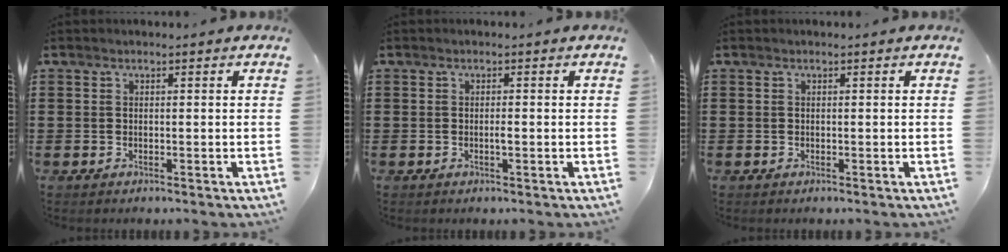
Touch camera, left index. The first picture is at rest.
{"total": 0.9, "force": [-0.2, 0.2, 0.9], "torque": [-0.017, -0.004, -0.002]}
{"total": 0.0}